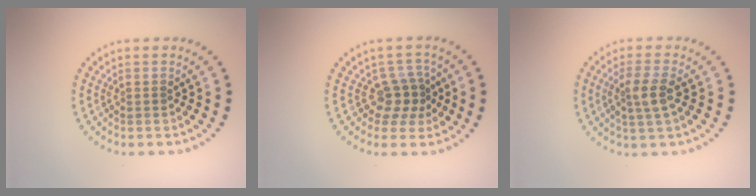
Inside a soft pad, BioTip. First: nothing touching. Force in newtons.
{"total": 2.6, "press": 2.1, "slide": 1.6}
{"total": 2.5, "press": 2.3, "slide": 0.9}